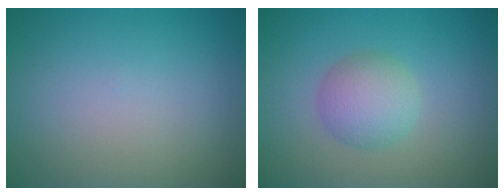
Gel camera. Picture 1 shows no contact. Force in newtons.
{"total": 3.3, "press": 3.3, "slide": 0.0}